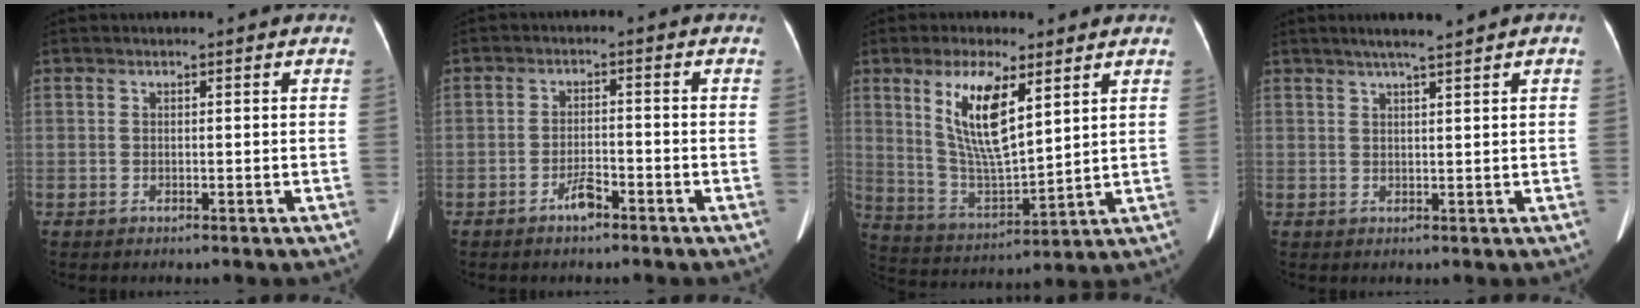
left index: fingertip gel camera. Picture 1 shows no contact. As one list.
[{"total": 2.7, "force": [-2.0, 0.6, 1.6], "torque": [-0.033, 0.001, -0.037]}, {"total": 11.4, "force": [5.2, 2.7, 9.8], "torque": [-0.199, -0.007, 0.108]}, {"total": 3.8, "force": [2.6, -0.4, 2.7], "torque": [-0.046, 0.009, 0.044]}]